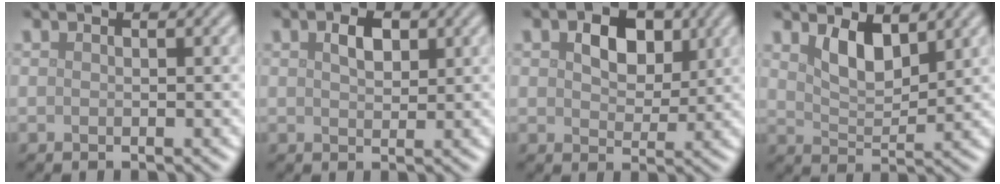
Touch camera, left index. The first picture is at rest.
{"total": 2.2, "force": [0.9, 1.3, 1.5], "torque": [-0.029, 0.002, 0.015]}
{"total": 4.4, "force": [1.4, 3.0, 2.9], "torque": [-0.053, 0.001, 0.015]}
{"total": 3.5, "force": [2.1, 1.5, 2.4], "torque": [-0.049, -0.006, 0.041]}